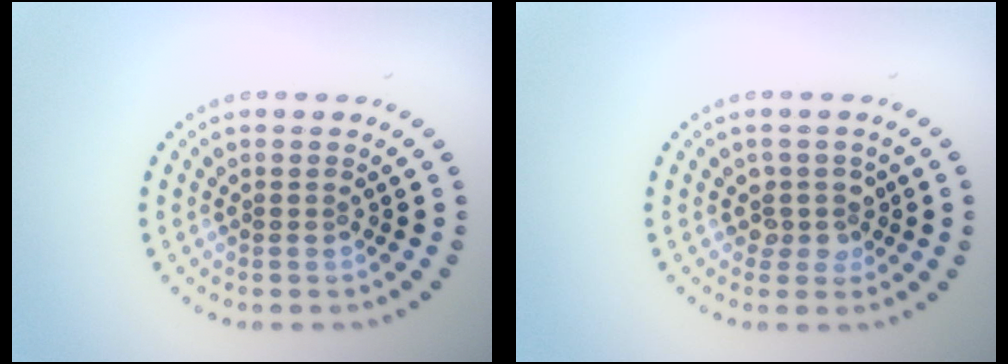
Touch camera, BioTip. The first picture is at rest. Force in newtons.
{"total": 2.2, "press": 1.7, "slide": 1.4}